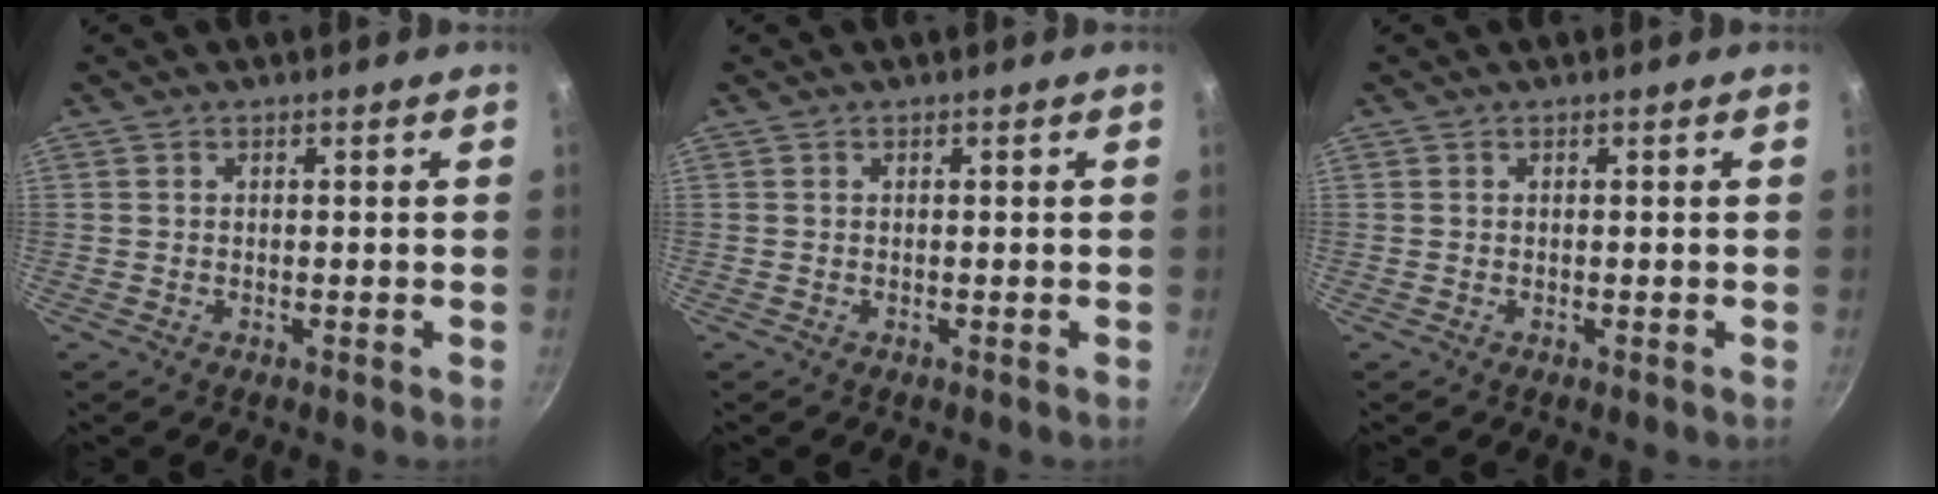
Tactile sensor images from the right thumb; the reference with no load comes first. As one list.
[{"total": 0.0}, {"total": 0.0}]